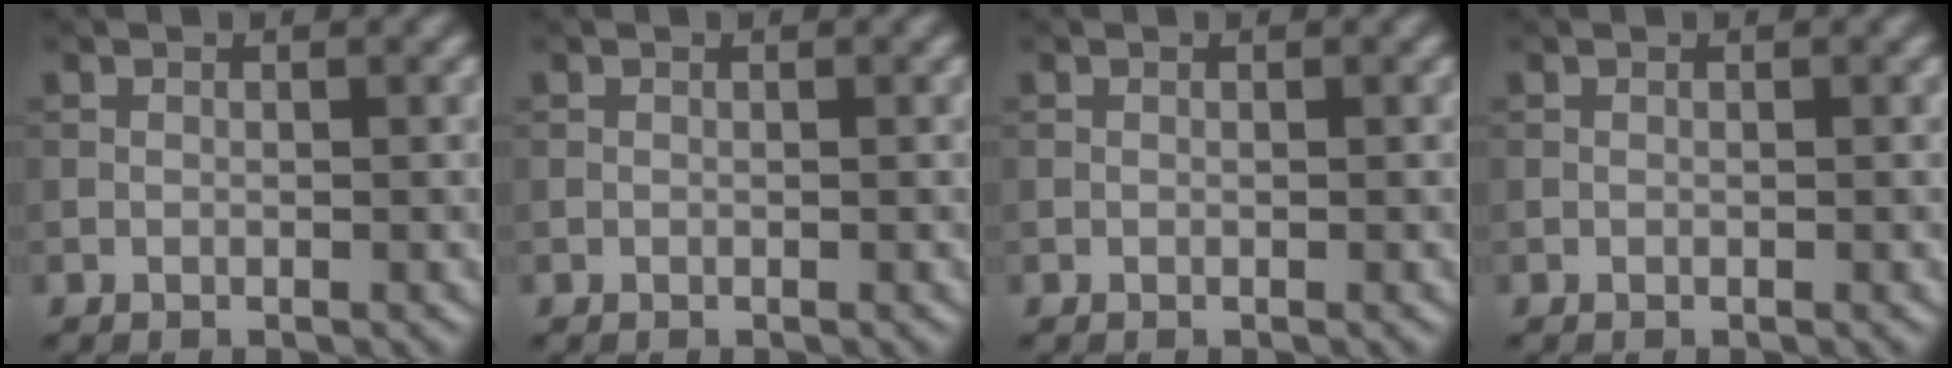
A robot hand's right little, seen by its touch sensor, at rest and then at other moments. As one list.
[{"total": 0.0}, {"total": 0.0}, {"total": 0.0}]